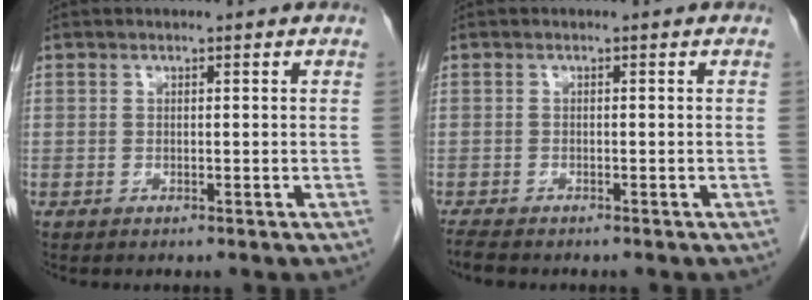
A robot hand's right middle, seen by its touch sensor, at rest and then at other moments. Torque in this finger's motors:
{"motor_torque": [0.20, -0.08, 0.01, 0.00]}